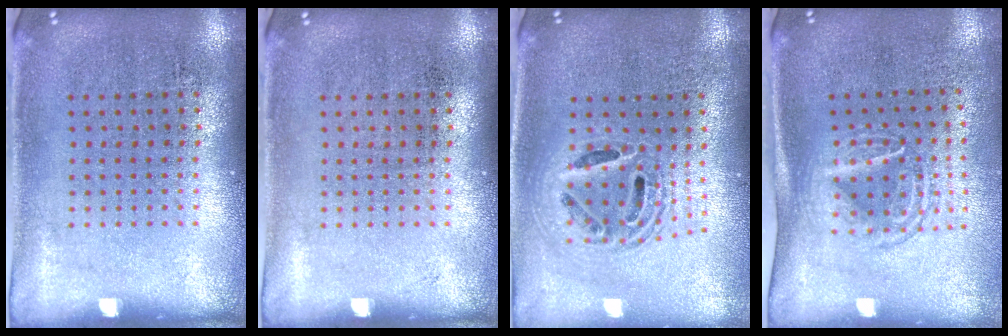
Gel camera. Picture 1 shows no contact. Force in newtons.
{"total": 0.0}
{"total": 1.8, "press": 1.5, "slide": 1.1}
{"total": 1.7, "press": 1.3, "slide": 1.1}